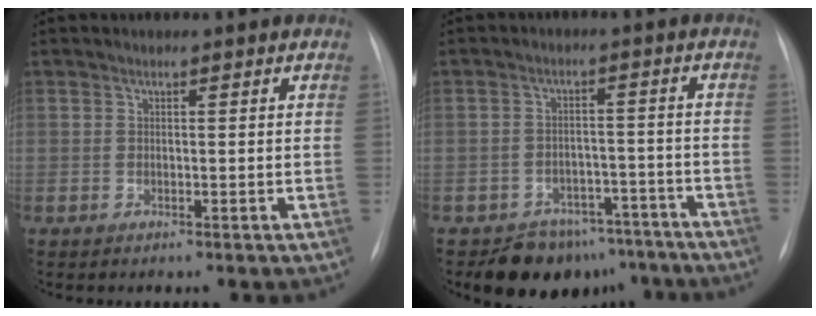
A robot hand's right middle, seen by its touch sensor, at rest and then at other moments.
{"total": 9.6, "force": [-7.7, 5.5, 1.5], "torque": [0.003, 0.028, -0.100]}